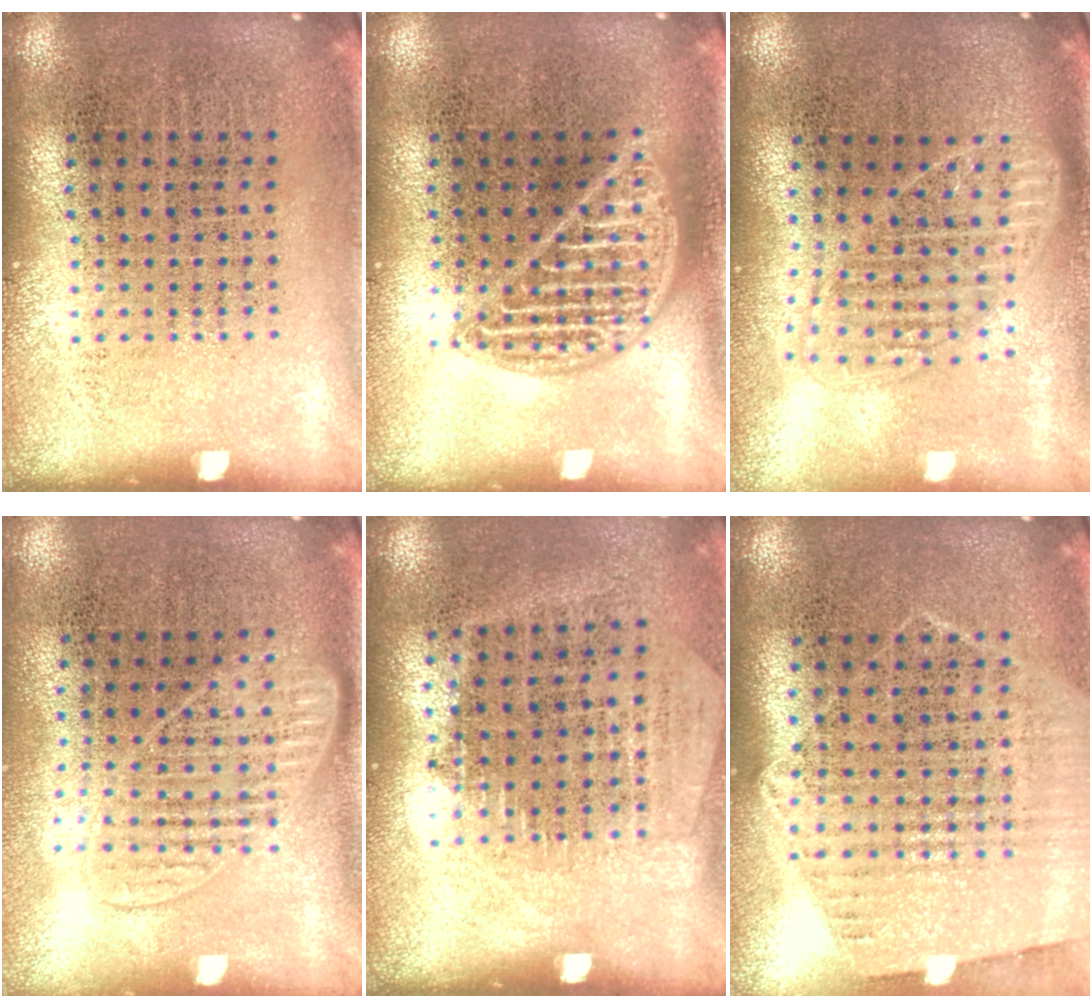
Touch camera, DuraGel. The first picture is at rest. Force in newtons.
{"total": 2.3, "press": 2.3, "slide": 0.2}
{"total": 1.7, "press": 1.5, "slide": 0.8}
{"total": 1.3, "press": 1.2, "slide": 0.5}
{"total": 1.3, "press": 1.1, "slide": 0.6}
{"total": 1.2, "press": 1.2, "slide": 0.4}